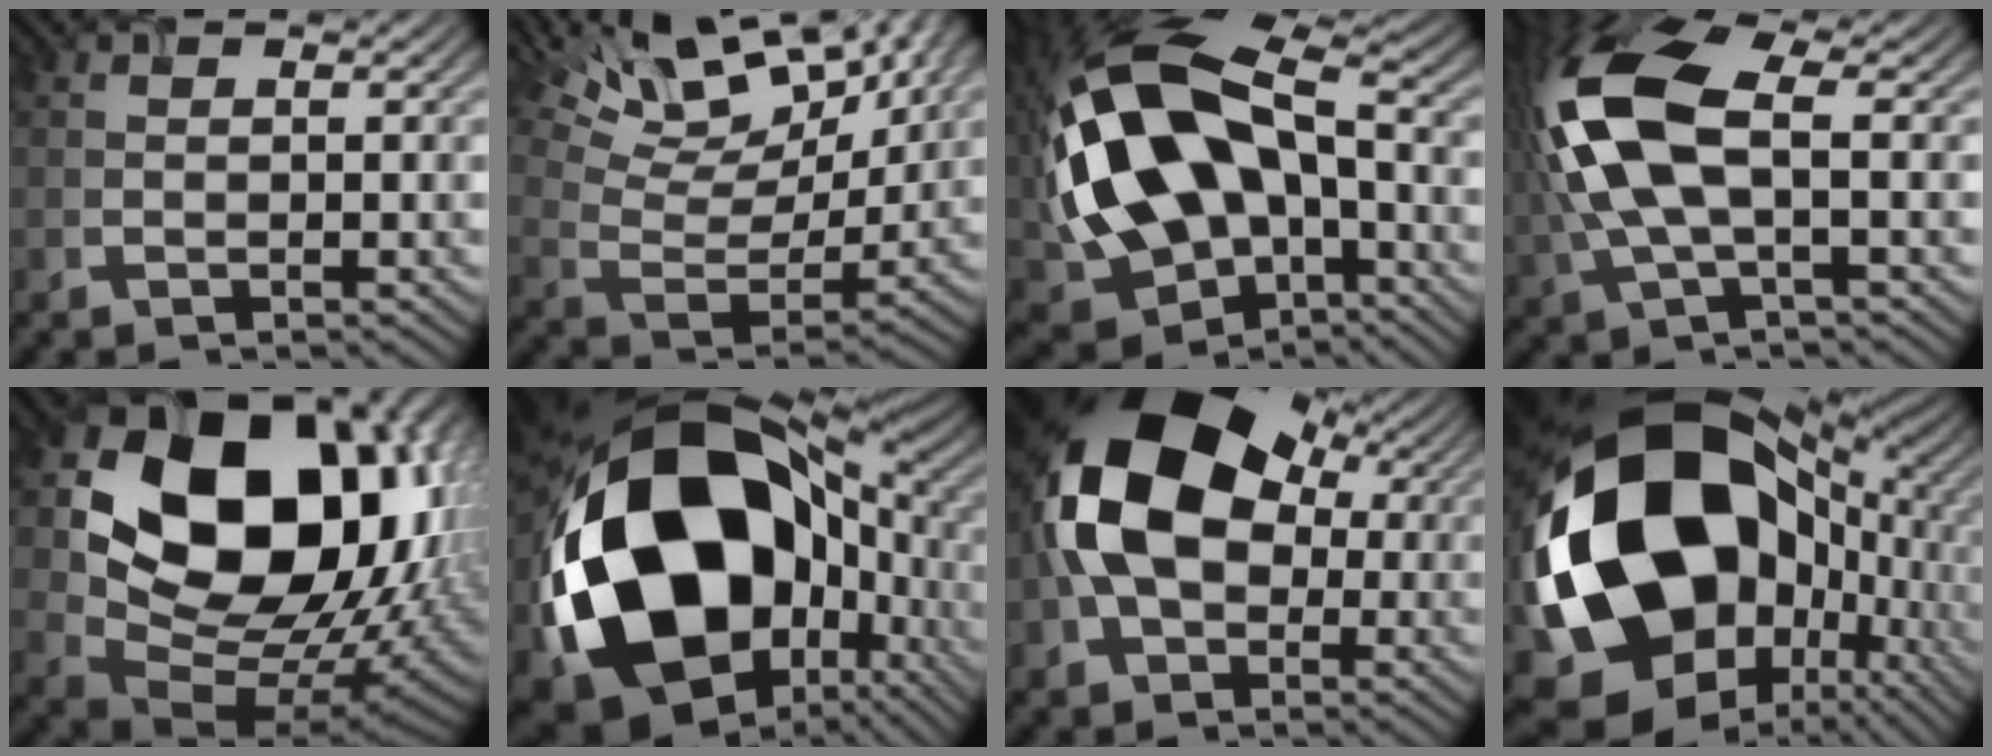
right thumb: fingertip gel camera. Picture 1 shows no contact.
{"total": 15.4, "force": [10.2, 6.7, 9.4], "torque": [-0.187, 0.011, 0.153]}
{"total": 19.2, "force": [-0.5, 12.5, 14.5], "torque": [-0.327, -0.018, 0.006]}
{"total": 12.6, "force": [0.7, 5.8, 11.2], "torque": [-0.291, 0.010, 0.013]}
{"total": 21.0, "force": [5.6, 15.5, 13.0], "torque": [-0.240, -0.024, 0.138]}
{"total": 22.2, "force": [-2.8, 16.3, 14.8], "torque": [-0.344, -0.058, -0.015]}
{"total": 16.9, "force": [0.6, 11.9, 12.0], "torque": [-0.218, -0.004, 0.004]}
{"total": 22.1, "force": [-0.7, 16.9, 14.3], "torque": [-0.332, -0.051, 0.025]}